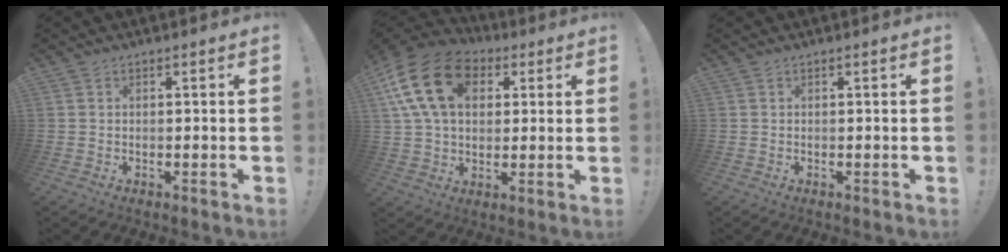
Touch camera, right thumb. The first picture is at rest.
{"total": 19.9, "force": [6.4, 13.7, 13.0], "torque": [-0.235, -0.004, 0.117]}
{"total": 0.0}